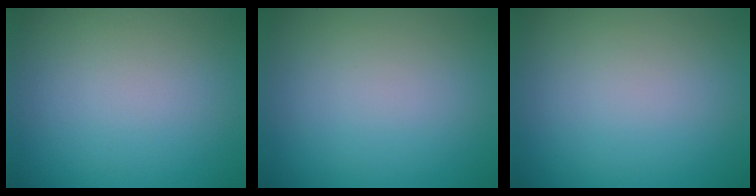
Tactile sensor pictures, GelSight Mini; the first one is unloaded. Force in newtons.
{"total": 0.0}
{"total": 0.0}